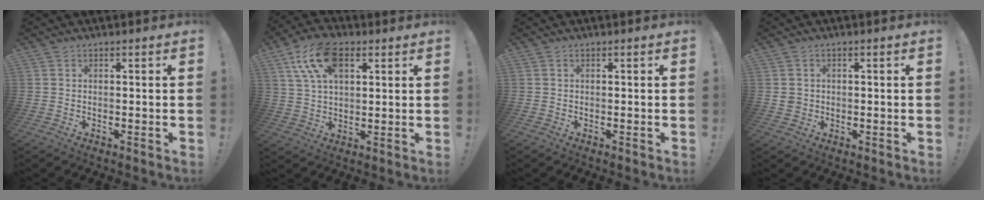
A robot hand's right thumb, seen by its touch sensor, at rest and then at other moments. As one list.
[{"total": 13.9, "force": [6.0, 7.9, 9.8], "torque": [-0.181, -0.010, 0.110]}, {"total": 0.0}, {"total": 2.8, "force": [0.3, 2.7, 0.7], "torque": [-0.010, 0.004, 0.008]}]